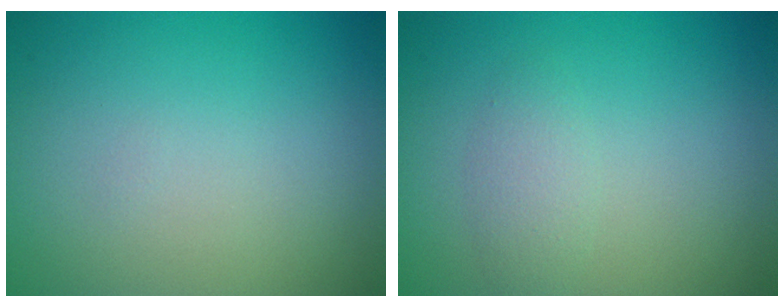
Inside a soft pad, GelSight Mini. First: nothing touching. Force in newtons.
{"total": 1.5, "press": 1.5, "slide": 0.0}